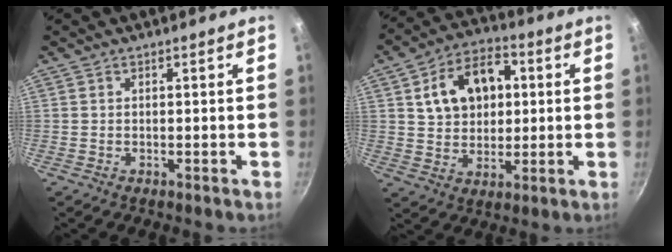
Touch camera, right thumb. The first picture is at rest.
{"total": 13.9, "force": [3.2, 10.0, 9.2], "torque": [-0.118, 0.012, 0.048]}